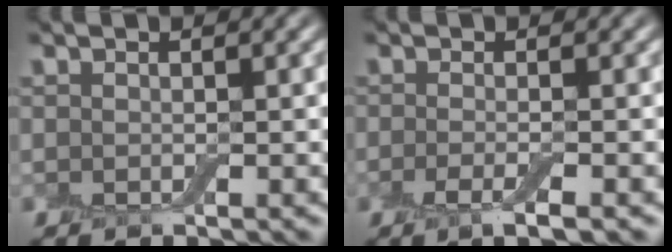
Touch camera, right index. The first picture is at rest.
{"total": 2.6, "force": [-1.0, 0.6, 2.3], "torque": [-0.036, -0.004, -0.023]}